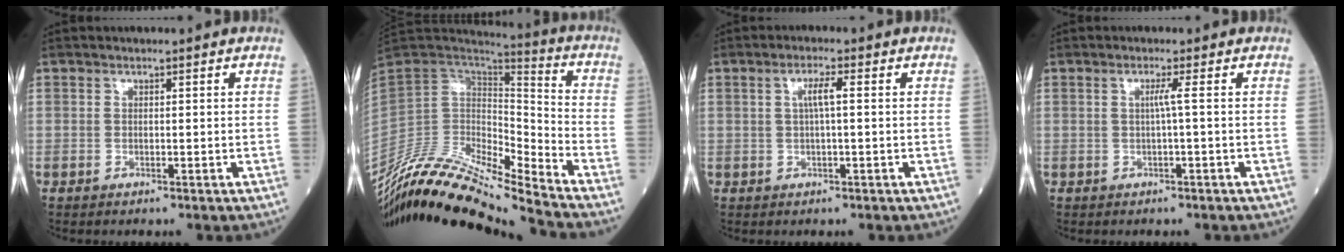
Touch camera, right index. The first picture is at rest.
{"total": 21.4, "force": [-19.9, 0.5, 7.8], "torque": [-0.156, 0.020, -0.349]}
{"total": 2.7, "force": [0.5, 0.2, 2.7], "torque": [-0.052, 0.004, 0.008]}
{"total": 1.4, "force": [0.0, -0.6, 1.3], "torque": [-0.021, 0.001, -0.002]}